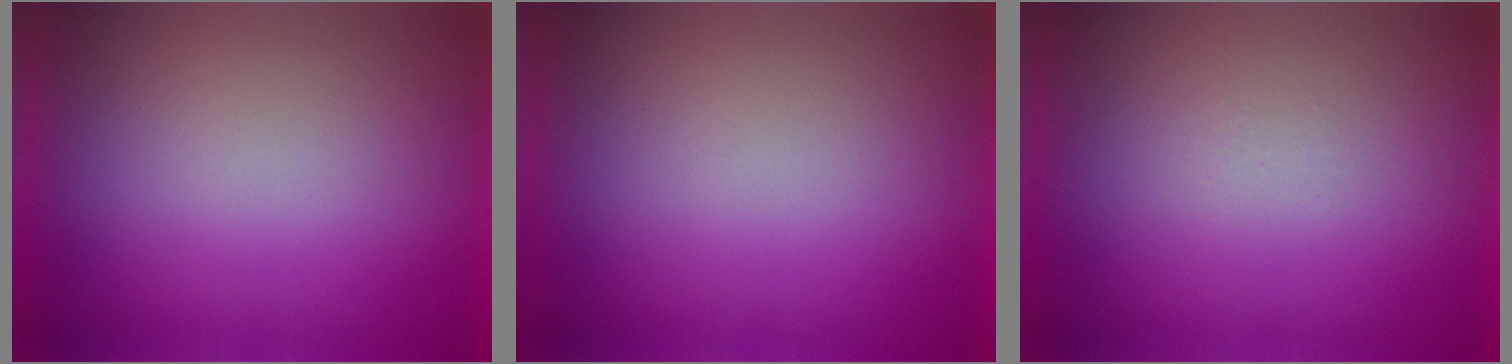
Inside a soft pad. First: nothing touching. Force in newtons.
{"total": 0.0}
{"total": 1.4}